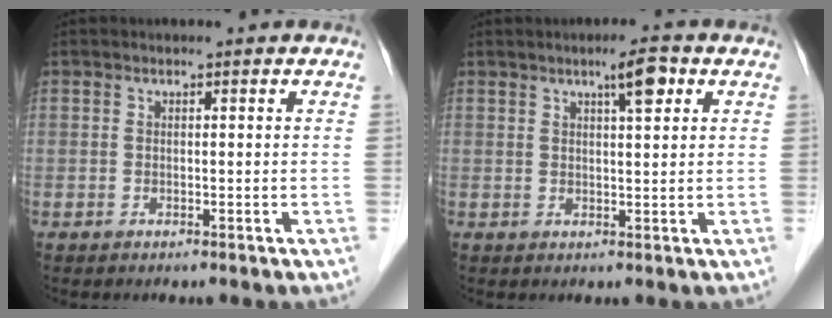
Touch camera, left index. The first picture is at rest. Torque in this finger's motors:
{"motor_torque": [0.50, -0.23, 0.11, 0.02]}